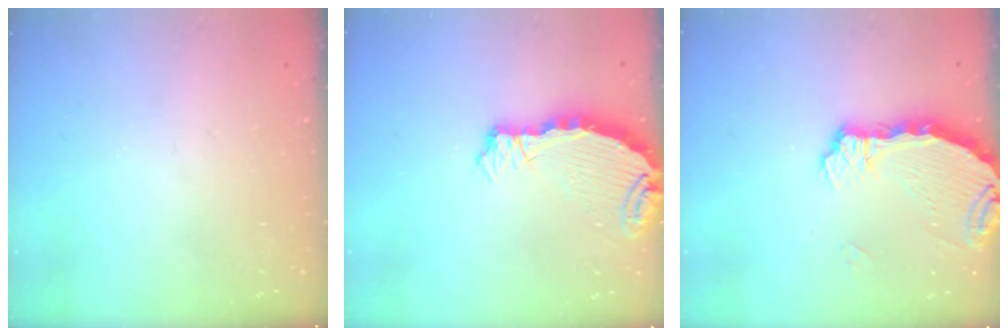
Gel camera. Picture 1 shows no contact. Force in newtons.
{"total": 7.5, "press": 7.4, "slide": 0.8}
{"total": 5.8, "press": 5.3, "slide": 2.3}